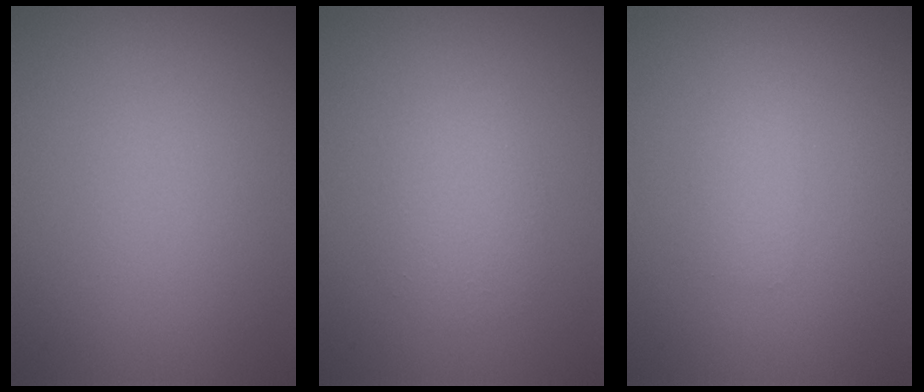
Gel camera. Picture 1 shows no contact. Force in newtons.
{"total": 2.0, "press": 2.0, "slide": 0.0}
{"total": 1.2, "press": 1.2, "slide": 0.0}